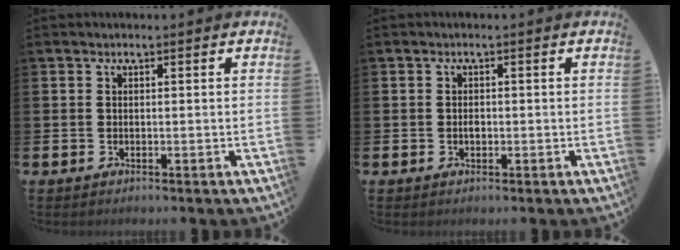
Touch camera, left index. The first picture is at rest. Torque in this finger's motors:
{"motor_torque": [0.06, 0.04, 0.00, 0.02]}